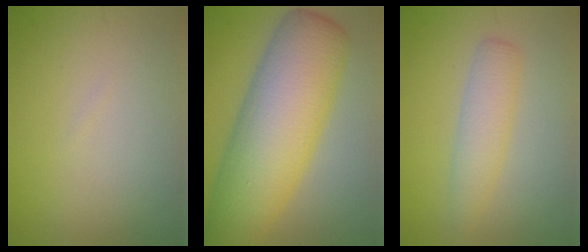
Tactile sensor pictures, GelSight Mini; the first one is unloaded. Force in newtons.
{"total": 11.5, "press": 11.5, "slide": 0.2}
{"total": 2.8, "press": 2.8, "slide": 0.1}